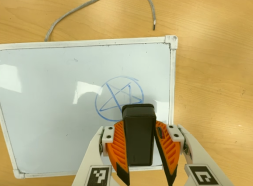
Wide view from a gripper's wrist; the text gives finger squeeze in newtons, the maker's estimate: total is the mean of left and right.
{"total": 7.9, "left": 7.0, "right": 8.8}